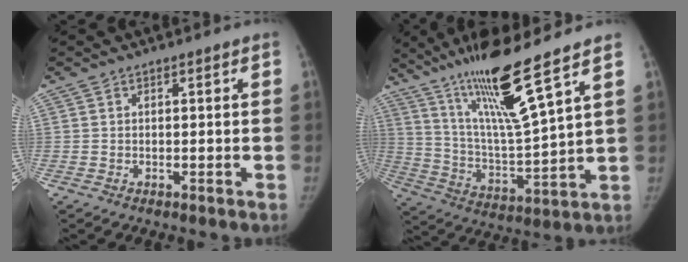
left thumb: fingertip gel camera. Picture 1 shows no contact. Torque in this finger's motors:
{"motor_torque": [0.31, 0.23, 1.46, -1.32, 0.30]}